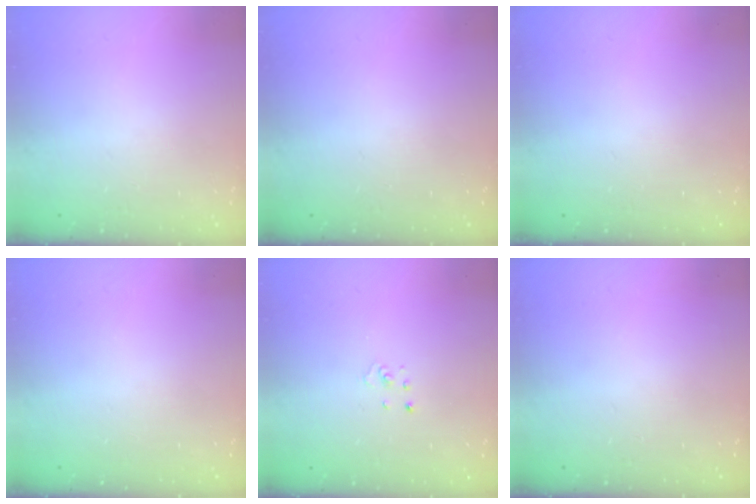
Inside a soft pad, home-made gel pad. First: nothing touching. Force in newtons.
{"total": 0.0}
{"total": 0.0}
{"total": 0.0}
{"total": 1.1, "press": 1.1, "slide": 0.1}
{"total": 0.0}